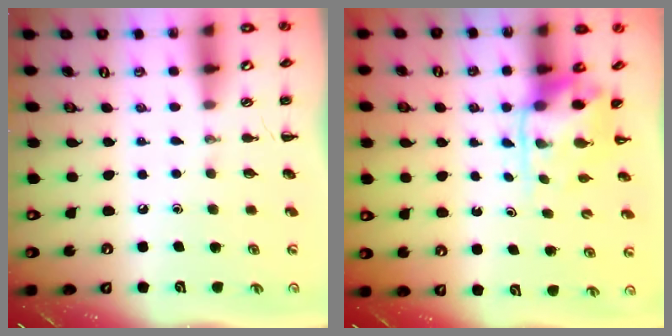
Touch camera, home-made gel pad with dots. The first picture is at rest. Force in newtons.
{"total": 3.9, "press": 3.8, "slide": 0.8}